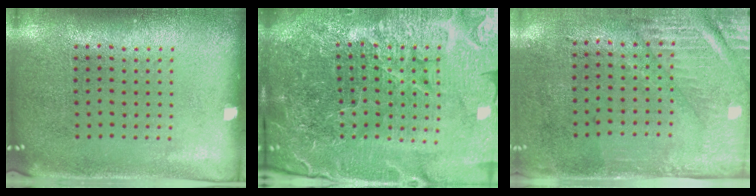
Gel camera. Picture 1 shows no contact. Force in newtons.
{"total": 6.6, "press": 5.8, "slide": 3.3}
{"total": 3.0, "press": 2.5, "slide": 1.6}